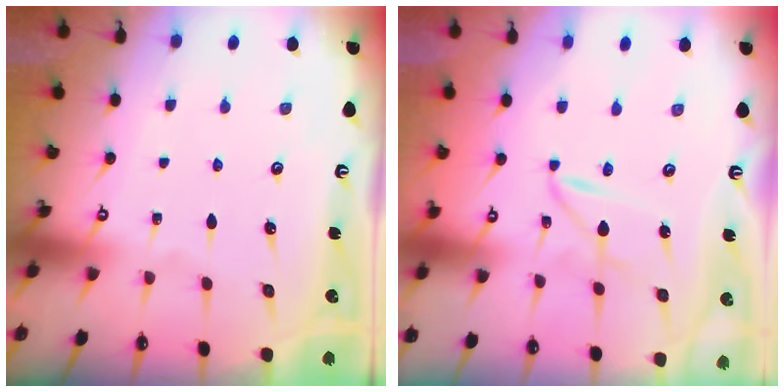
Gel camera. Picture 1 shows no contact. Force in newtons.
{"total": 2.6, "press": 2.6, "slide": 0.2}